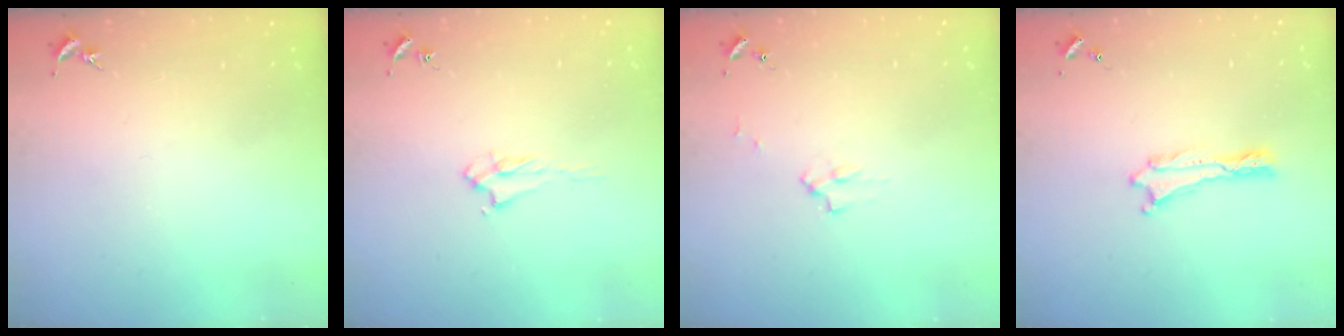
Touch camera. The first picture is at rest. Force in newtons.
{"total": 2.2, "press": 2.2, "slide": 0.4}
{"total": 2.2, "press": 2.2, "slide": 0.3}
{"total": 0.0}